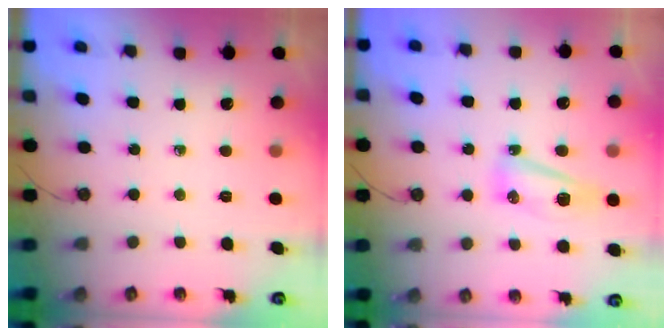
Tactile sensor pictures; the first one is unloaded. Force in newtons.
{"total": 13.5, "press": 9.4, "slide": 9.7}